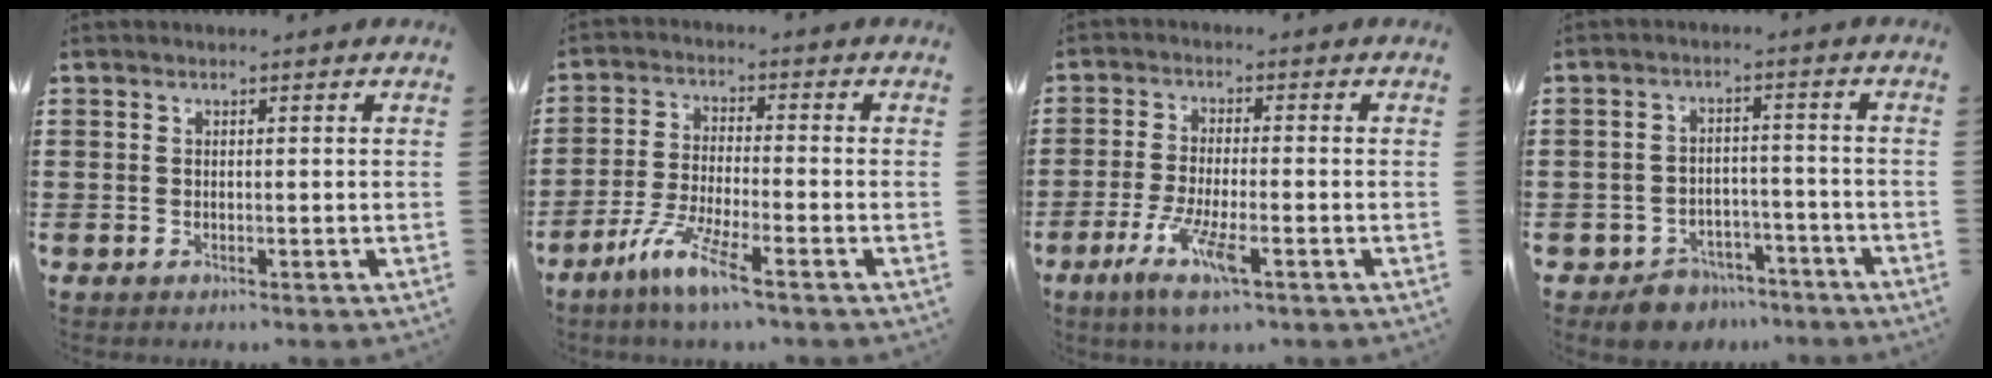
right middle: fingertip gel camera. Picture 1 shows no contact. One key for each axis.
{"total": 6.9, "fx": -4.8, "fy": 0.5, "fz": 5.0, "tx": -0.111, "ty": -0.013, "tz": -0.092}
{"total": 6.8, "fx": -3.3, "fy": 1.3, "fz": 5.8, "tx": -0.125, "ty": -0.015, "tz": -0.061}
{"total": 4.8, "fx": -4.6, "fy": 1.5, "fz": 0.1, "tx": -0.006, "ty": 0.014, "tz": -0.091}